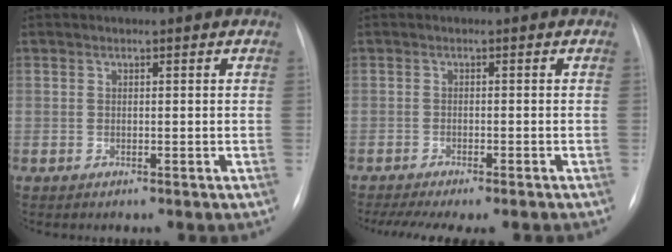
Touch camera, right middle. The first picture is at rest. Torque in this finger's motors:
{"motor_torque": [0.42, -0.37, 0.15, 0.04]}